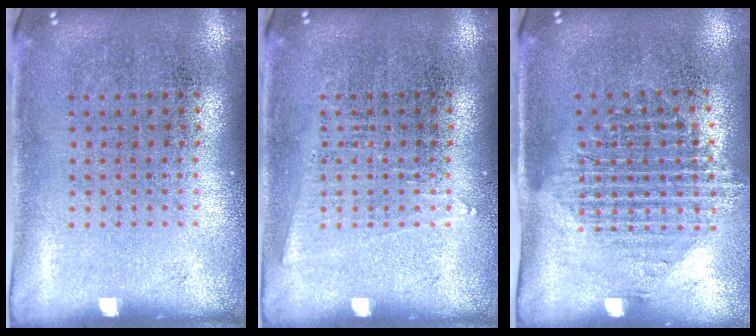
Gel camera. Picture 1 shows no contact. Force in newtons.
{"total": 0.9, "press": 0.9, "slide": 0.3}
{"total": 1.5, "press": 1.2, "slide": 0.9}